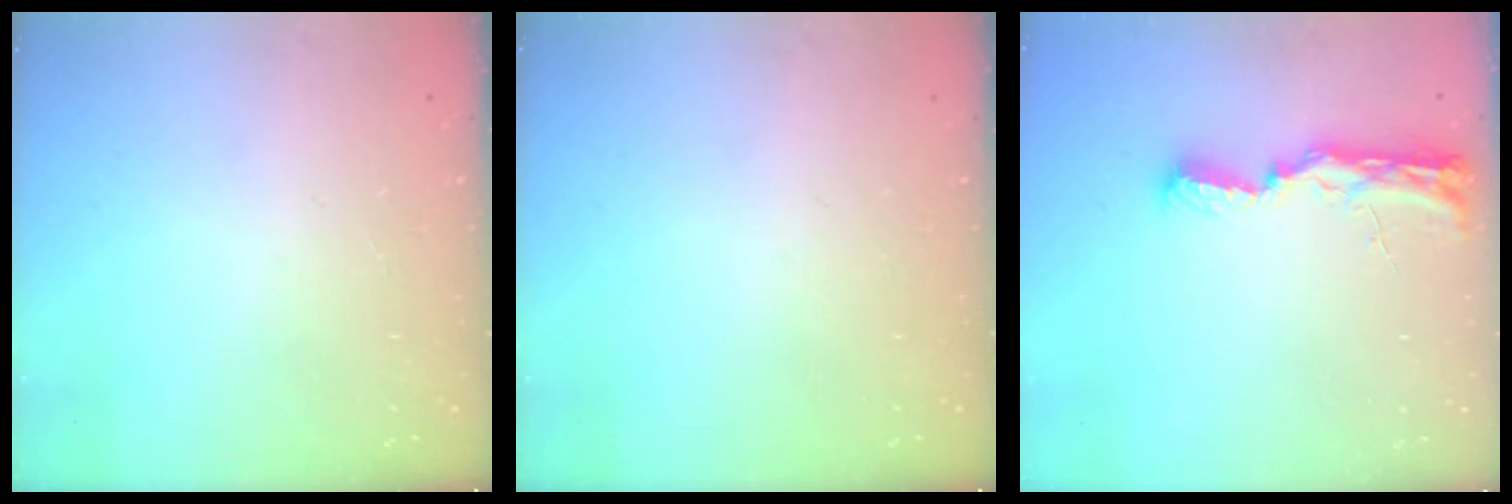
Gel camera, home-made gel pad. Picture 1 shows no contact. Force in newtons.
{"total": 0.0}
{"total": 11.0, "press": 9.9, "slide": 5.0}